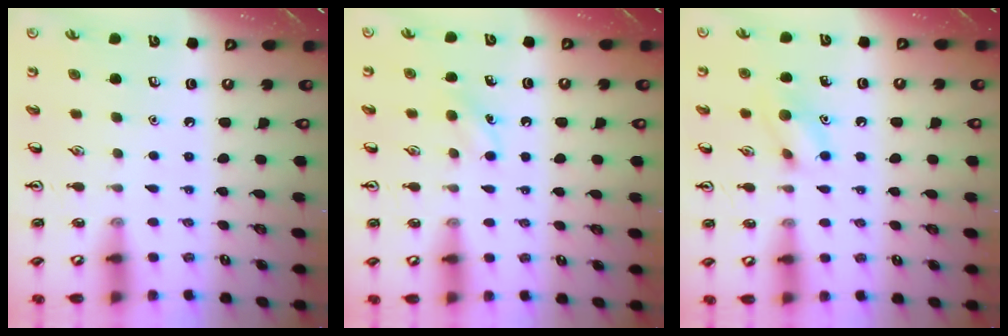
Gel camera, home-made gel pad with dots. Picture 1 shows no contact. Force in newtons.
{"total": 4.2, "press": 4.0, "slide": 1.3}
{"total": 8.8, "press": 8.7, "slide": 1.2}